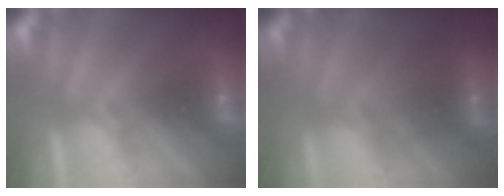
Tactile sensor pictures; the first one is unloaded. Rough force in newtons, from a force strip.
{"total": 2.4}